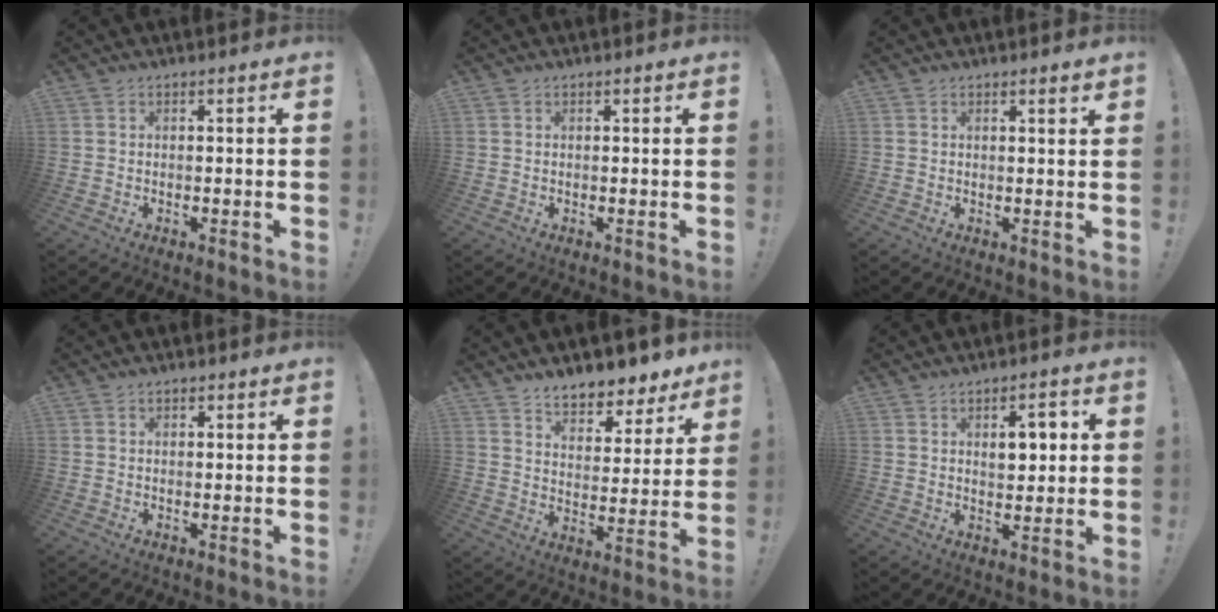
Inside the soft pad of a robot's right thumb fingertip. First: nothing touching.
{"total": 0.0}
{"total": 1.7, "force": [1.2, 0.0, 1.2], "torque": [-0.009, -0.008, 0.016]}
{"total": 0.6, "force": [0.3, 0.5, 0.2], "torque": [0.000, -0.001, 0.006]}
{"total": 8.7, "force": [7.6, 3.5, 2.4], "torque": [-0.031, -0.068, 0.140]}
{"total": 6.4, "force": [1.9, 3.6, 4.9], "torque": [-0.071, -0.002, 0.027]}